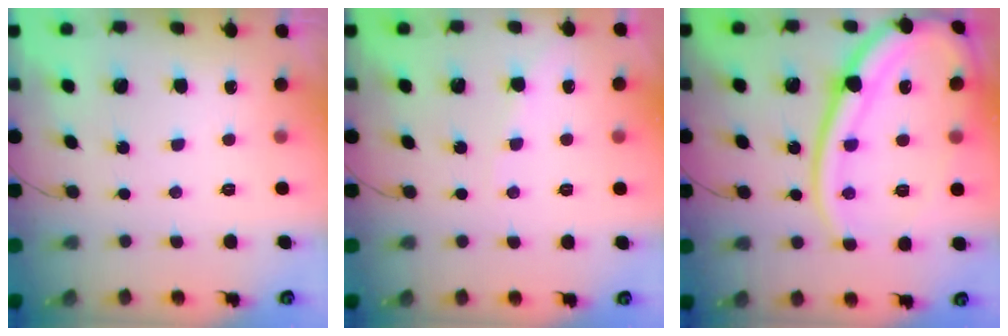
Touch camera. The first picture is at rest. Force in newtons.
{"total": 2.5, "press": 2.4, "slide": 0.5}
{"total": 21.5, "press": 21.4, "slide": 2.5}